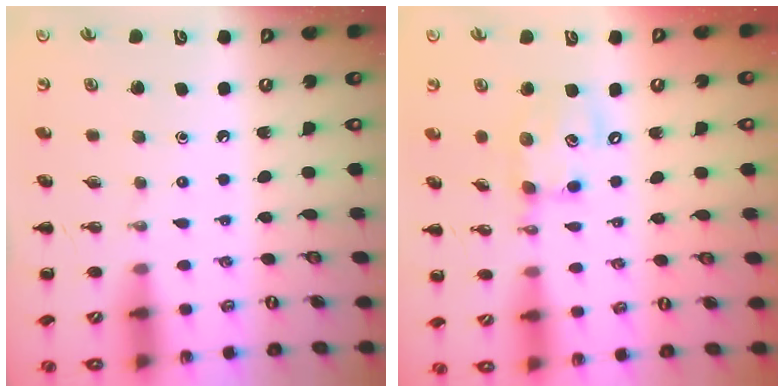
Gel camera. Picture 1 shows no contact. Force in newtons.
{"total": 11.6, "press": 11.4, "slide": 2.1}